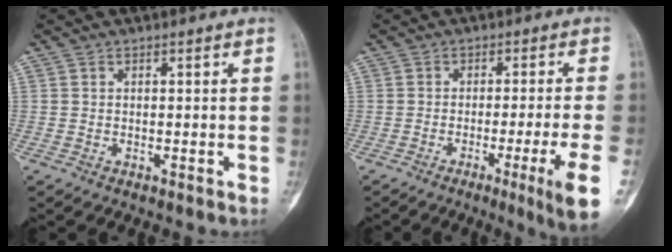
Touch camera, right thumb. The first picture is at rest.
{"total": 9.0, "force": [-3.7, -0.5, 8.2], "torque": [-0.127, -0.007, -0.054]}